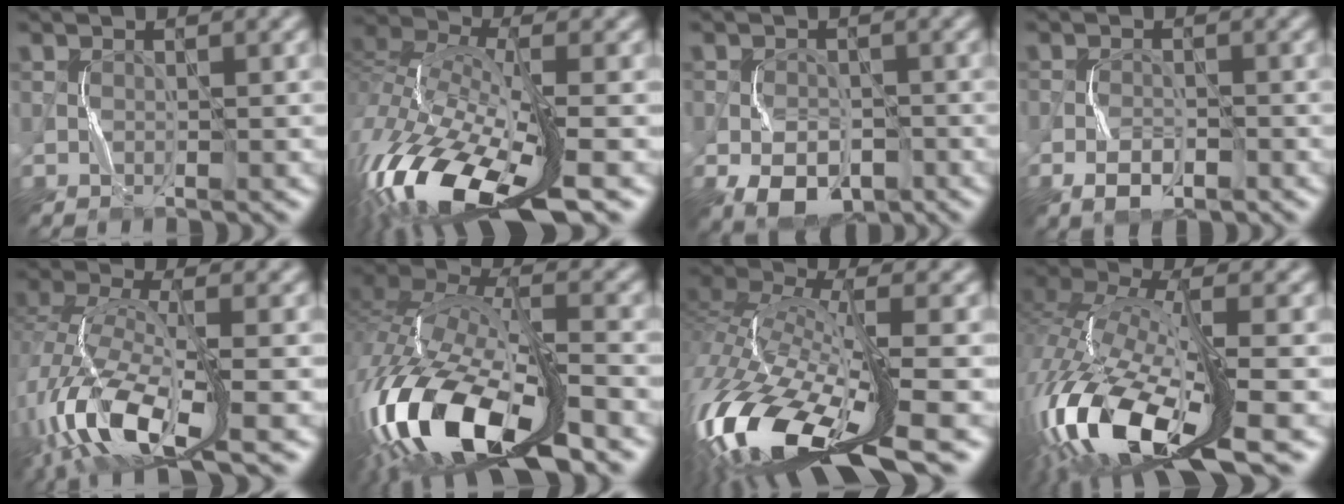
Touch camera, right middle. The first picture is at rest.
{"total": 14.5, "force": [-7.8, 5.2, 11.0], "torque": [-0.250, -0.012, -0.140]}
{"total": 5.3, "force": [-2.6, 3.6, 2.9], "torque": [-0.048, -0.011, -0.044]}
{"total": 2.7, "force": [-1.6, 1.6, 1.5], "torque": [-0.026, -0.003, -0.033]}
{"total": 10.9, "force": [-5.3, 4.2, 8.6], "torque": [-0.195, -0.009, -0.112]}
{"total": 16.5, "force": [-7.8, 7.1, 12.7], "torque": [-0.282, -0.010, -0.146]}
{"total": 15.8, "force": [-7.0, 6.2, 12.8], "torque": [-0.299, -0.008, -0.130]}
{"total": 15.8, "force": [-6.5, 6.0, 13.0], "torque": [-0.295, -0.008, -0.119]}